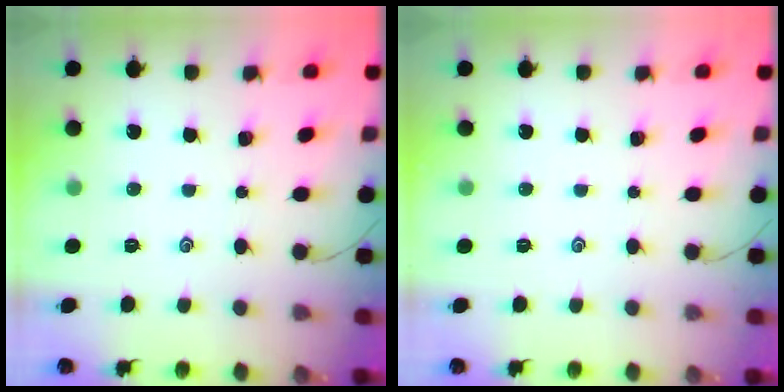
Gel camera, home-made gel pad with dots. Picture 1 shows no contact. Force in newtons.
{"total": 0.0}